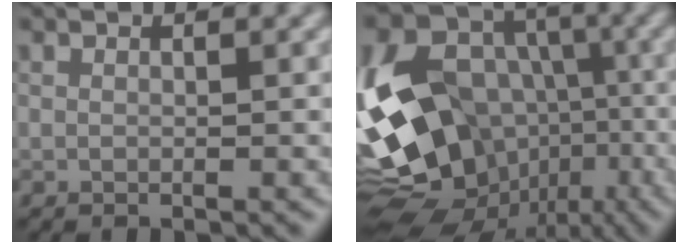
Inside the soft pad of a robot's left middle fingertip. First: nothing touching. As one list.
[{"total": 16.9, "force": [-5.0, 12.7, 9.9], "torque": [-0.208, 0.006, -0.054]}]